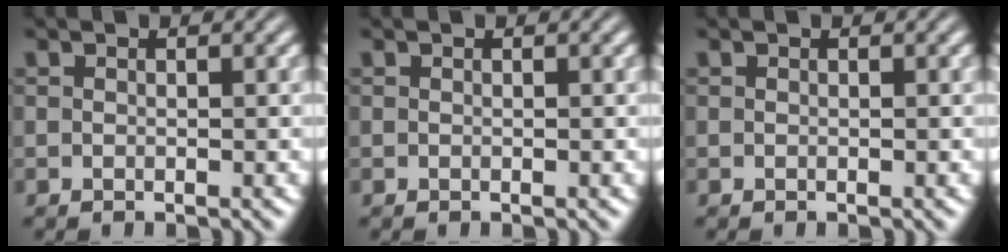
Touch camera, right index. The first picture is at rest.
{"total": 0.0}
{"total": 0.0}